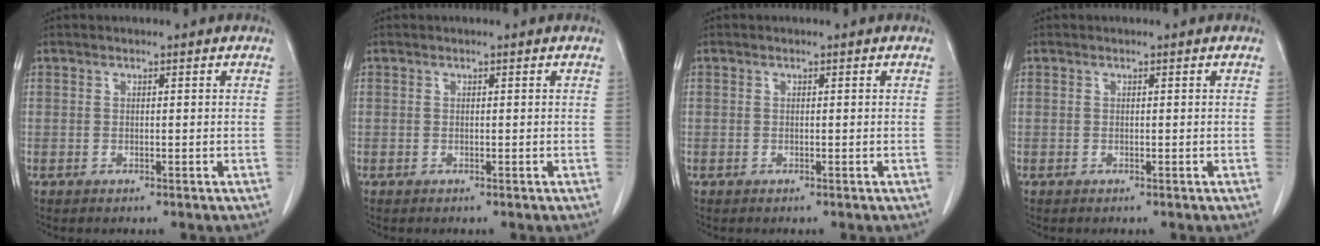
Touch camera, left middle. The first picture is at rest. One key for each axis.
{"total": 0.0}
{"total": 0.0}
{"total": 0.0}